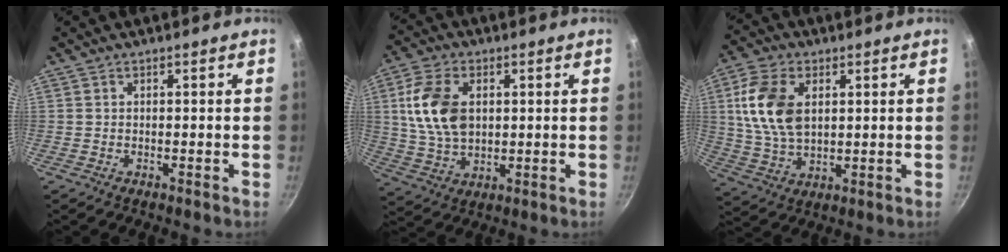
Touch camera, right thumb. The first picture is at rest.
{"total": 12.6, "force": [2.4, 8.2, 9.3], "torque": [-0.165, -0.006, 0.048]}
{"total": 13.0, "force": [3.1, 8.1, 9.7], "torque": [-0.177, -0.008, 0.062]}